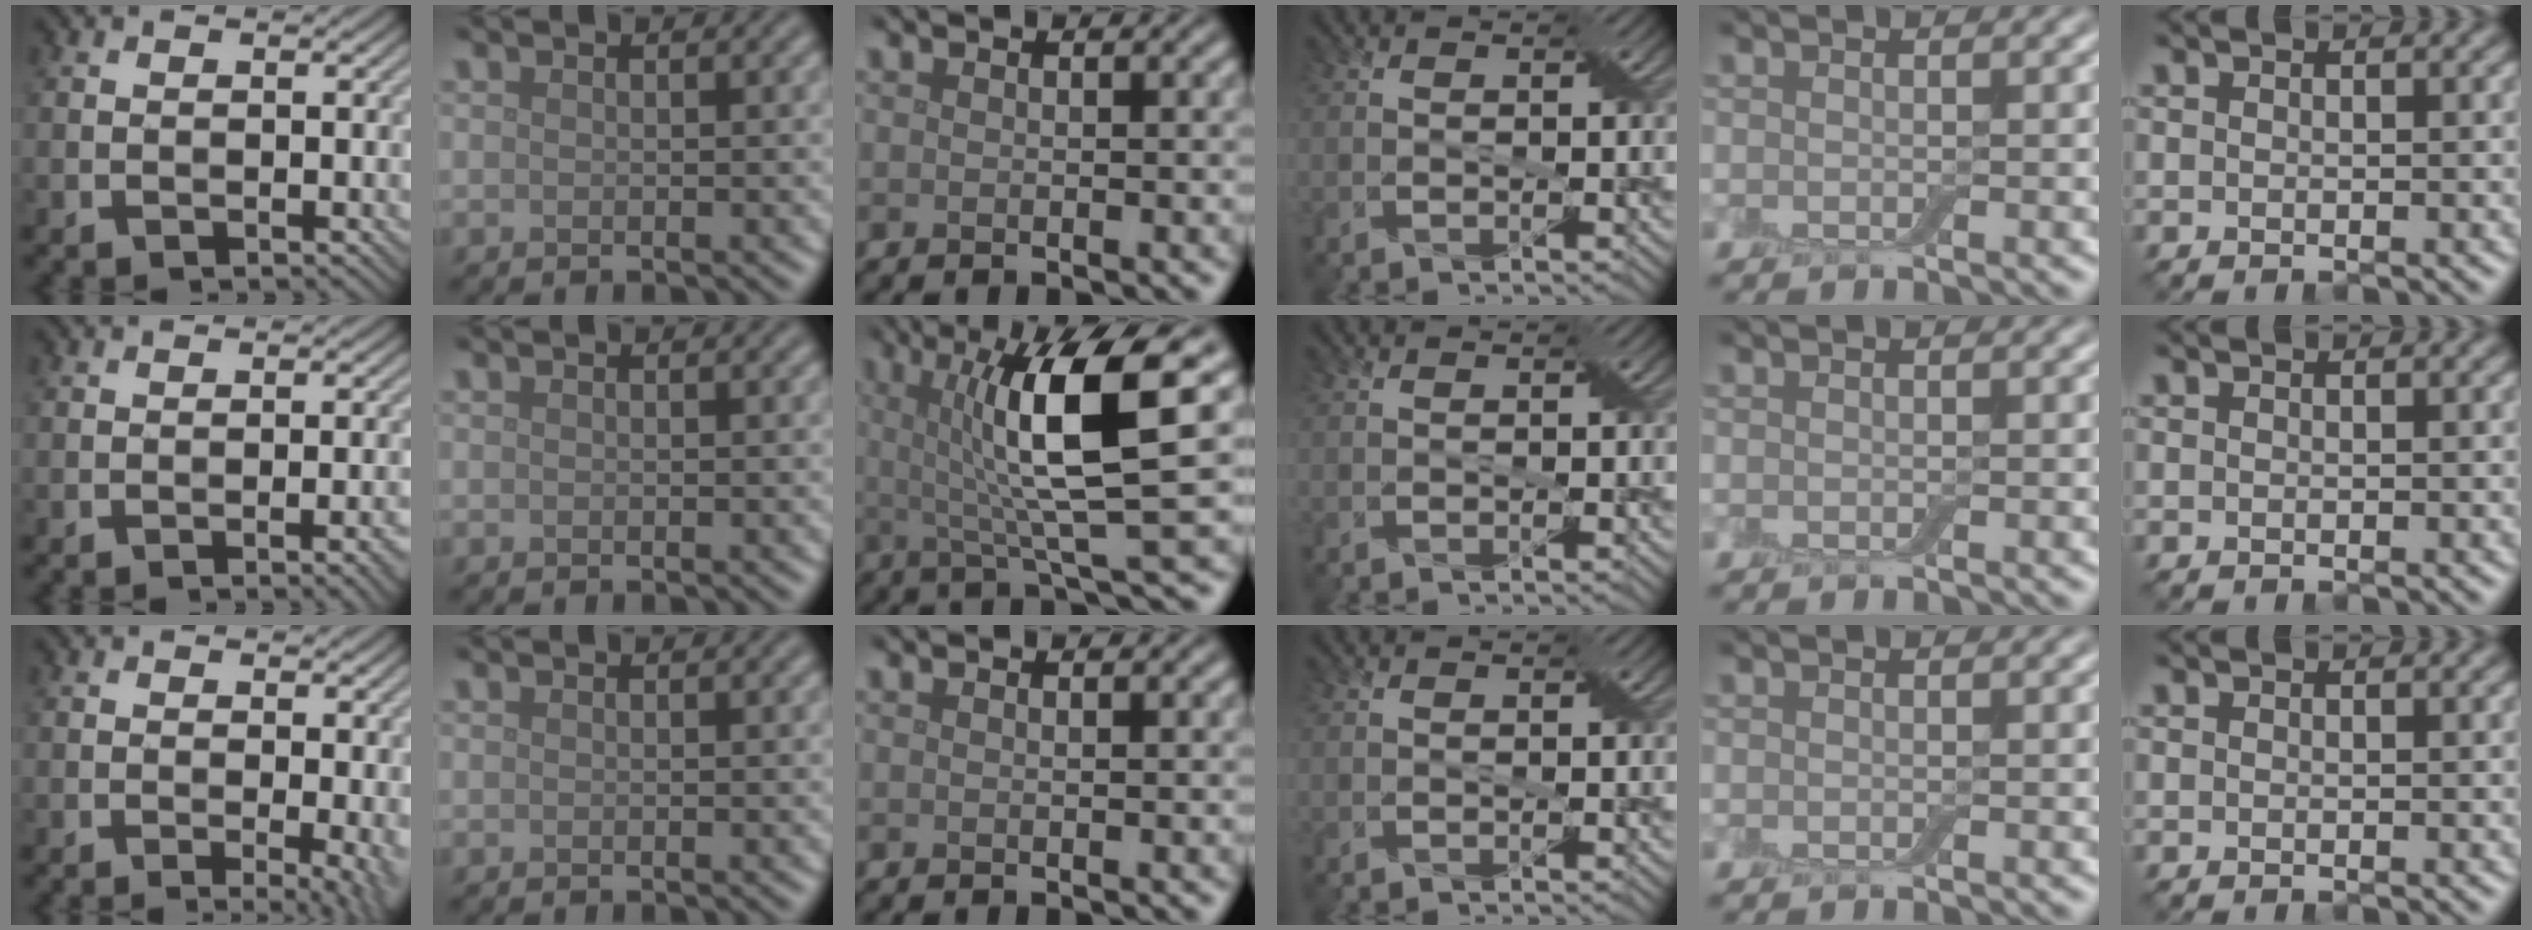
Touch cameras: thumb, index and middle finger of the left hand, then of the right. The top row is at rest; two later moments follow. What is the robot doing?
{"motion": "pour", "object": "bottle"}